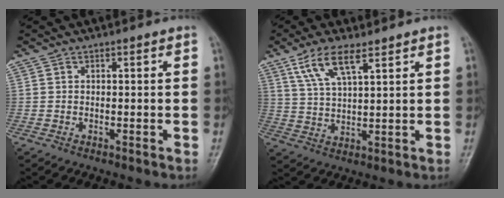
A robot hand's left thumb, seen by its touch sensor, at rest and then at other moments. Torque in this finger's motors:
{"motor_torque": [0.25, 0.26, 0.31, -0.21, 0.06]}